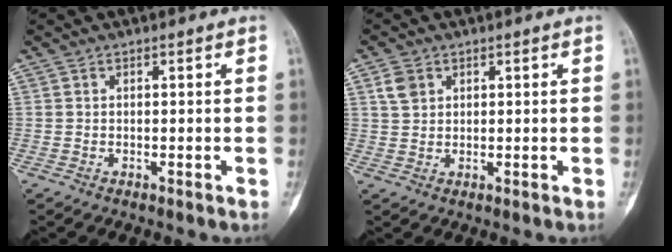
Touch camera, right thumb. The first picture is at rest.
{"total": 3.3, "force": [1.6, 2.4, 1.5], "torque": [-0.020, 0.002, 0.033]}